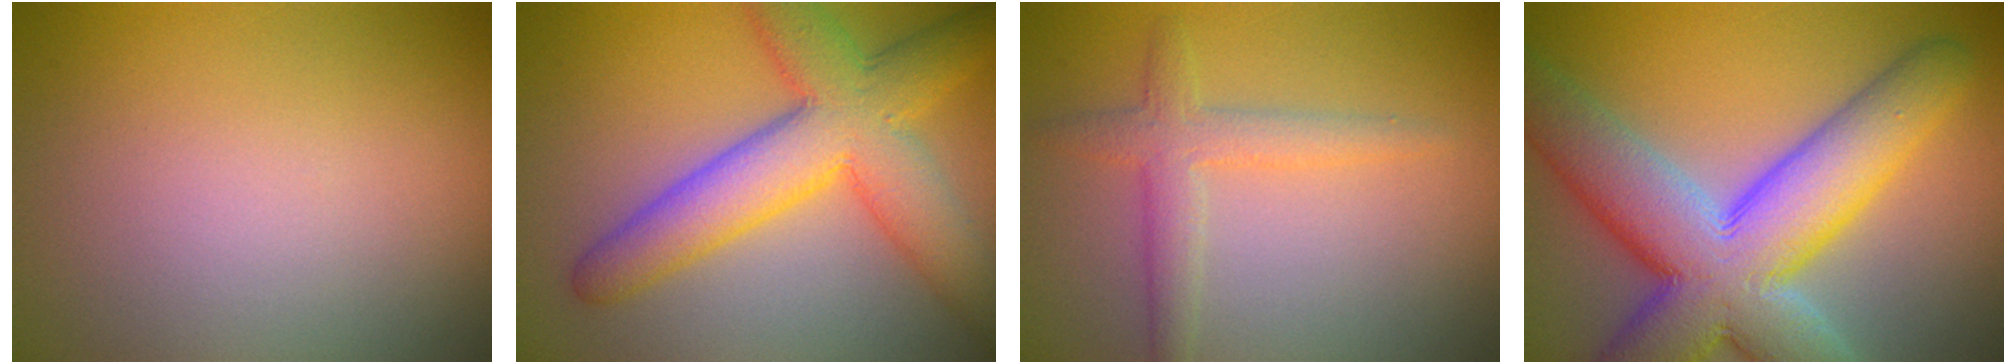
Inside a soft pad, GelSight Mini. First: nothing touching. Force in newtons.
{"total": 8.3, "press": 8.3, "slide": 0.2}
{"total": 2.8, "press": 2.8, "slide": 0.1}
{"total": 12.6, "press": 12.6, "slide": 1.1}